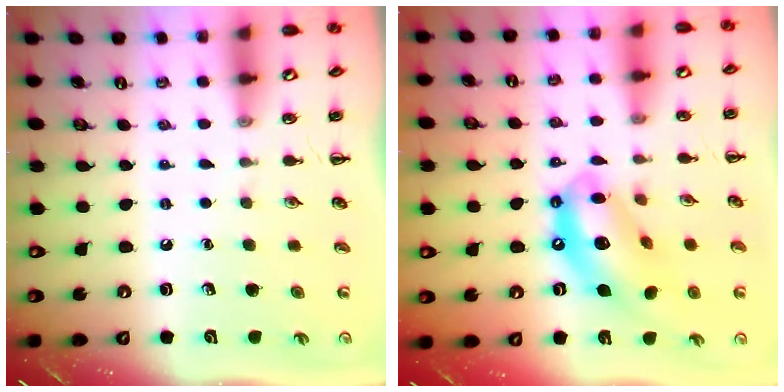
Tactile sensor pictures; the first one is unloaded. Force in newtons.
{"total": 15.5, "press": 14.9, "slide": 3.9}